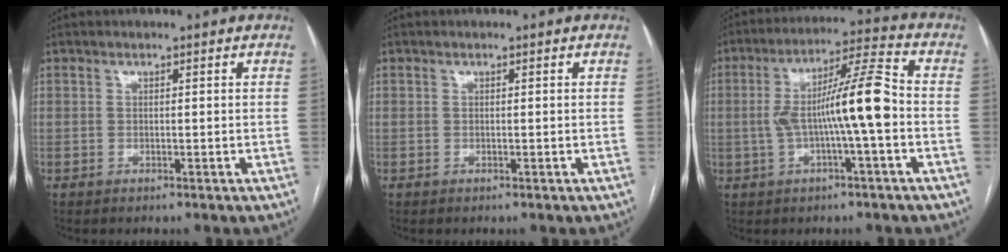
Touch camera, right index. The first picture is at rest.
{"total": 0.0}
{"total": 11.2, "force": [-1.4, 0.2, 11.1], "torque": [-0.198, 0.026, -0.028]}